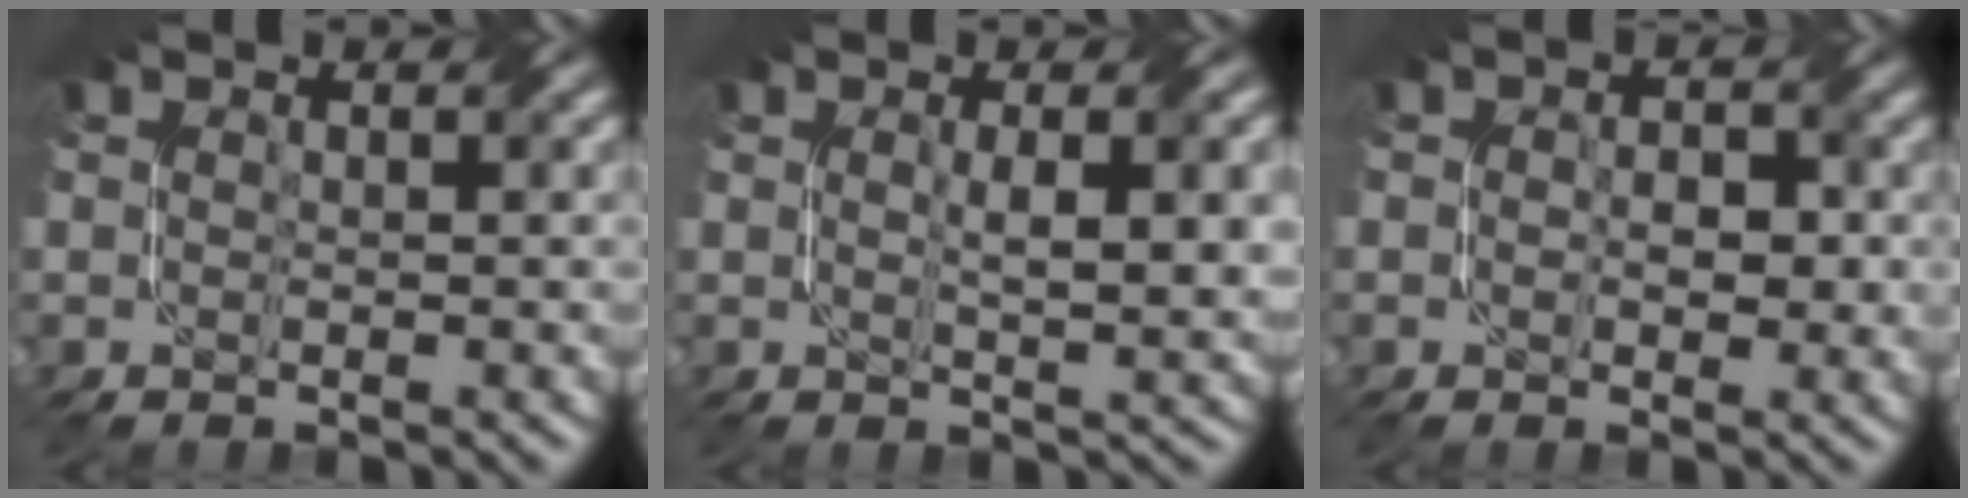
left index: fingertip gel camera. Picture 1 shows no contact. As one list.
[{"total": 3.8, "force": [0.6, 0.8, 3.7], "torque": [-0.063, 0.002, 0.014]}, {"total": 2.5, "force": [-0.1, 1.6, 2.0], "torque": [-0.025, 0.001, -0.004]}]